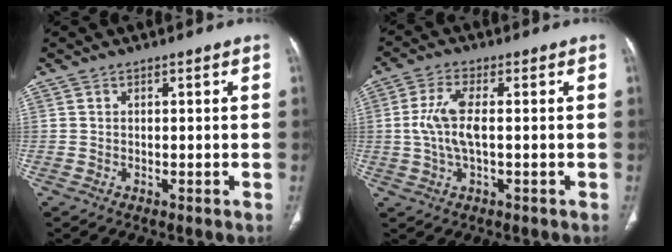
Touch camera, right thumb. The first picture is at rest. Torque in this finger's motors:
{"motor_torque": [0.74, 0.61, 0.60, 0.79, 0.05]}